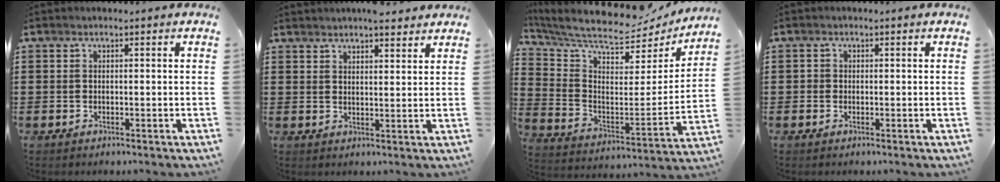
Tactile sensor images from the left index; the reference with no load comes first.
{"total": 3.7, "force": [3.5, 0.4, 1.1], "torque": [-0.020, -0.007, 0.065]}
{"total": 7.7, "force": [7.0, 1.6, 2.7], "torque": [-0.091, -0.061, 0.116]}
{"total": 0.7, "force": [-0.2, 0.7, 0.3], "torque": [-0.008, 0.002, -0.004]}